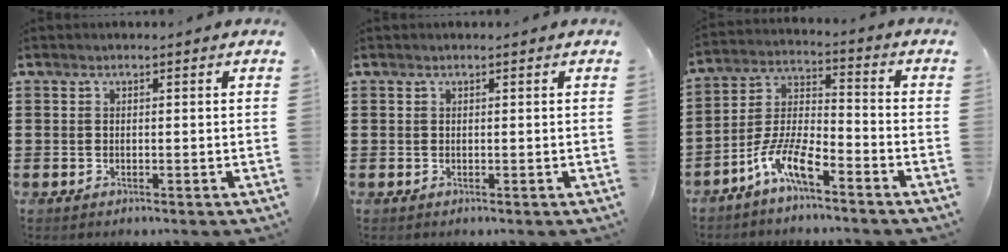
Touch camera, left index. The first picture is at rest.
{"total": 0.0}
{"total": 9.0, "force": [-6.8, 1.8, 5.6], "torque": [-0.130, -0.004, -0.135]}